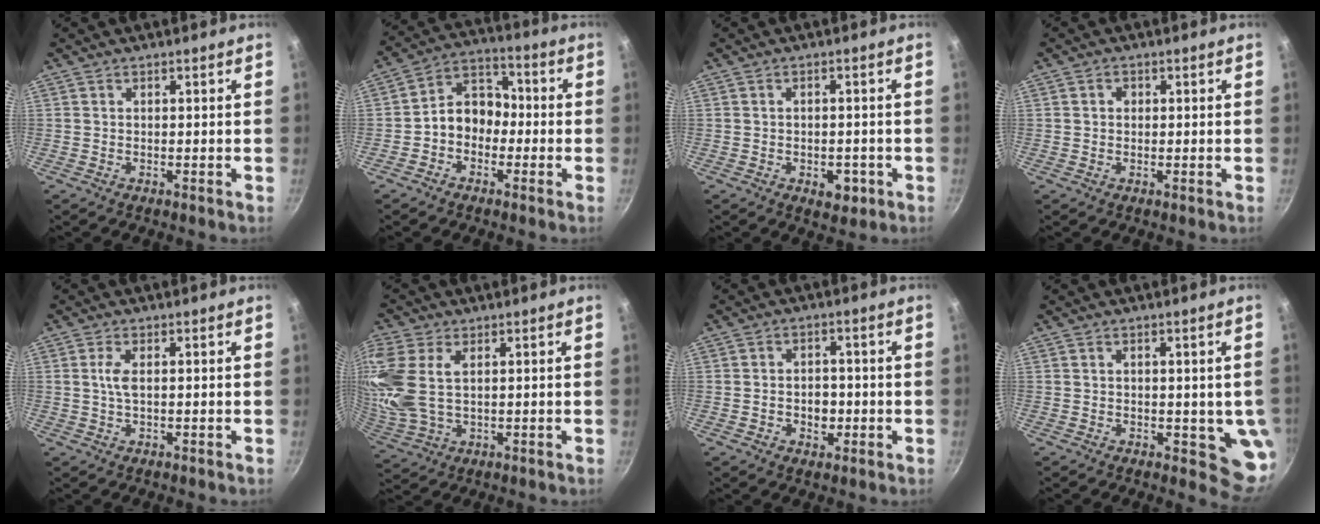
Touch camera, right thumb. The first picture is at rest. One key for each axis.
{"total": 8.8, "fx": -1.9, "fy": 7.0, "fz": 5.0, "tx": -0.039, "ty": 0.042, "tz": -0.049}
{"total": 4.6, "fx": -1.6, "fy": 2.9, "fz": 3.1, "tx": -0.028, "ty": 0.008, "tz": -0.015}
{"total": 1.5, "fx": 0.2, "fy": 1.4, "fz": 0.7, "tx": -0.006, "ty": 0.003, "tz": 0.001}
{"total": 2.7, "fx": 0.4, "fy": 1.0, "fz": 2.5, "tx": -0.061, "ty": 0.003, "tz": 0.007}
{"total": 14.3, "fx": 3.3, "fy": 8.6, "fz": 10.9, "tx": -0.253, "ty": 0.004, "tz": 0.073}
{"total": 4.9, "fx": -1.0, "fy": 3.8, "fz": 2.9, "tx": -0.024, "ty": 0.005, "tz": -0.016}
{"total": 6.5, "fx": -0.3, "fy": 3.5, "fz": 5.4, "tx": -0.048, "ty": -0.011, "tz": 0.000}